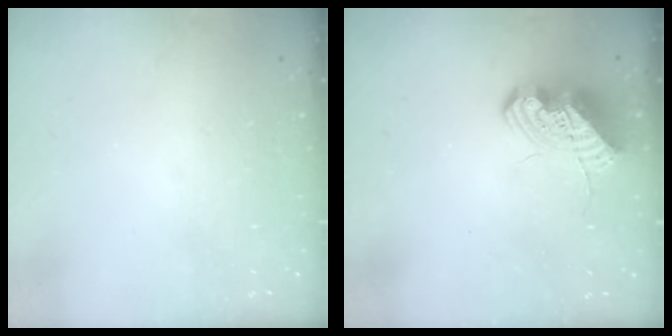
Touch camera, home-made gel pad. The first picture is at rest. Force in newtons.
{"total": 11.4, "press": 11.3, "slide": 1.5}